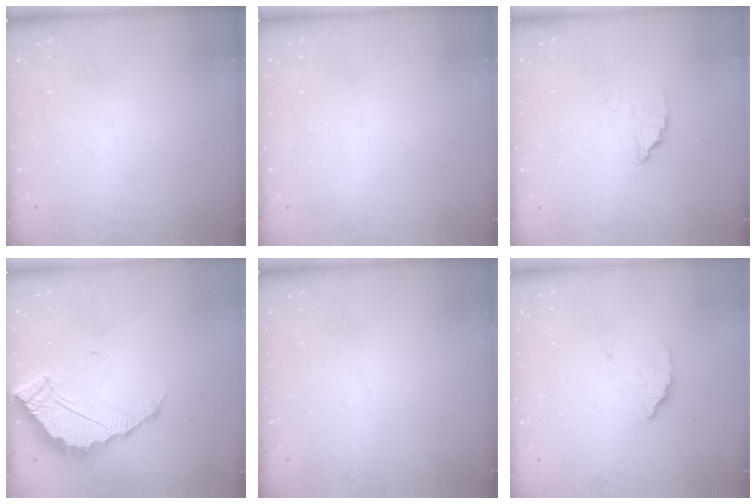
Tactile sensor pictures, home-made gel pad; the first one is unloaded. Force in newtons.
{"total": 2.2, "press": 2.2, "slide": 0.1}
{"total": 2.7, "press": 2.7, "slide": 0.1}
{"total": 4.9, "press": 4.9, "slide": 0.1}
{"total": 0.0}
{"total": 2.8, "press": 2.8, "slide": 0.2}